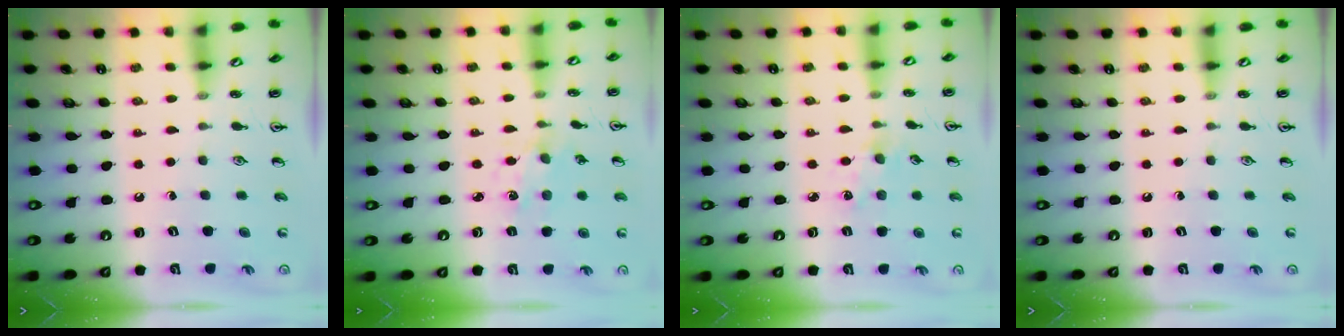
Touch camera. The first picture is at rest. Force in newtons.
{"total": 1.4, "press": 1.4, "slide": 0.3}
{"total": 2.9, "press": 2.9, "slide": 0.5}
{"total": 0.0}